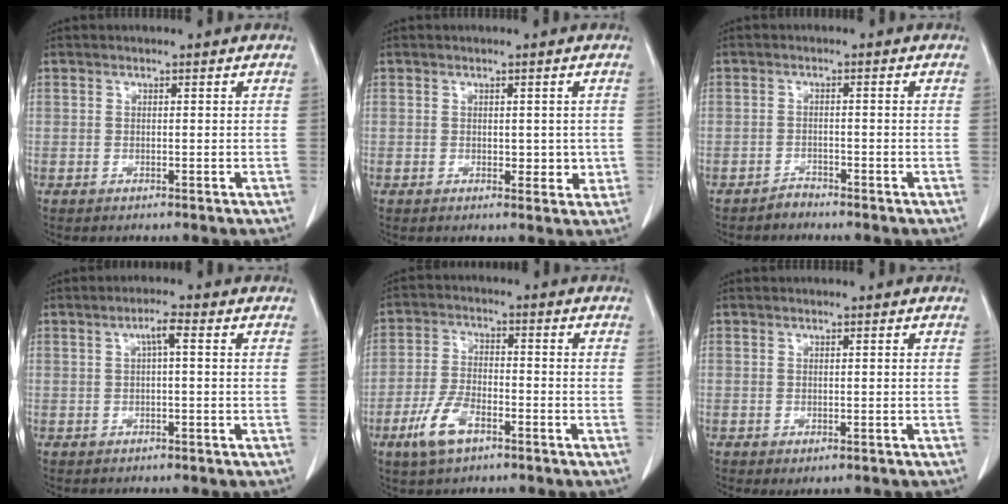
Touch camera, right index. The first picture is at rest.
{"total": 2.7, "force": [0.0, 1.8, 2.0], "torque": [-0.016, -0.002, 0.002]}
{"total": 1.3, "force": [-1.3, 0.1, -0.1], "torque": [0.006, -0.001, -0.023]}
{"total": 2.2, "force": [0.4, 0.2, 2.2], "torque": [-0.039, 0.005, 0.007]}
{"total": 7.3, "force": [-4.1, 3.0, 5.3], "torque": [-0.119, -0.003, -0.078]}
{"total": 1.6, "force": [-0.9, 0.5, 1.3], "torque": [-0.013, -0.005, -0.008]}